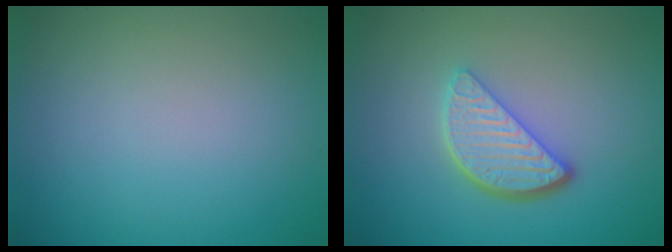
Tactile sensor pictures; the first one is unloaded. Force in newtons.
{"total": 4.0, "press": 3.2, "slide": 2.4}